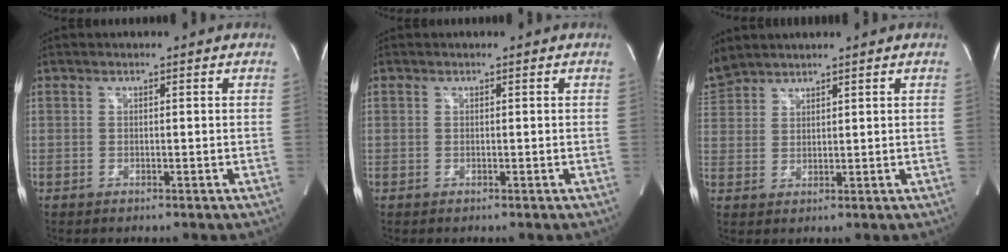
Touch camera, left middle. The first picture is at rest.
{"total": 0.0}
{"total": 4.4, "force": [4.2, 1.0, 0.3], "torque": [-0.019, 0.020, 0.090]}